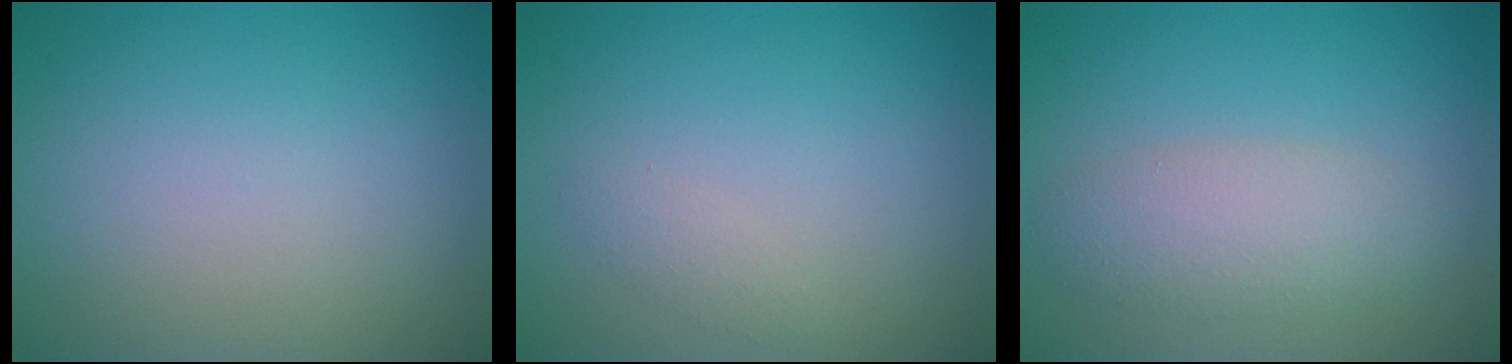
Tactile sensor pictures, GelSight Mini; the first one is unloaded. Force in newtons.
{"total": 0.9, "press": 0.9, "slide": 0.1}
{"total": 3.7, "press": 3.7, "slide": 0.3}